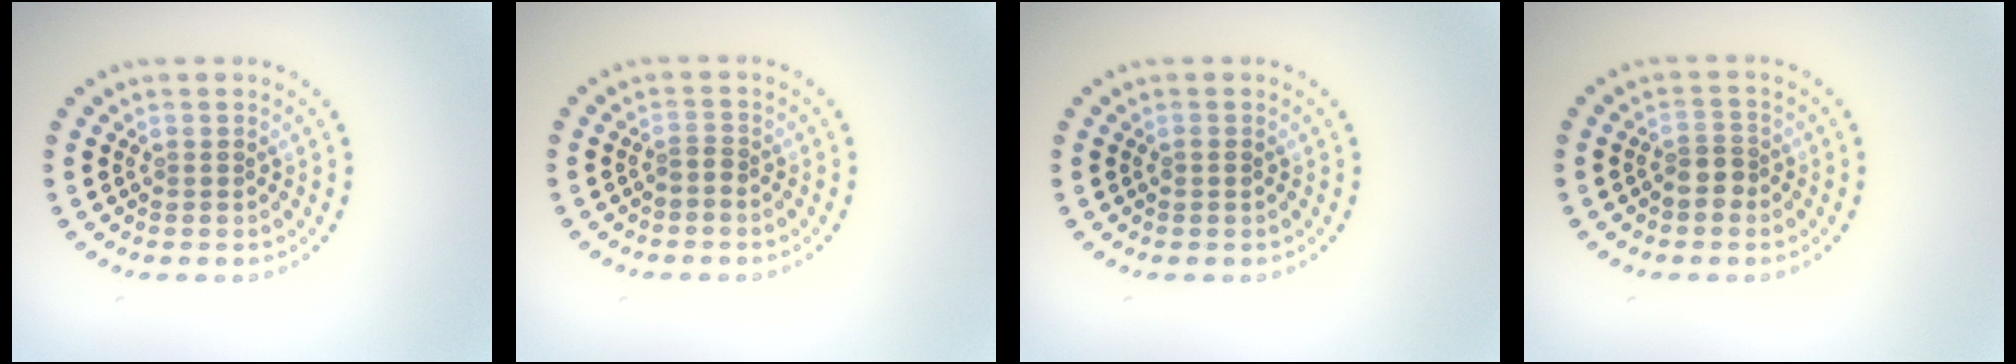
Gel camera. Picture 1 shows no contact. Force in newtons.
{"total": 0.8, "press": 0.5, "slide": 0.6}
{"total": 0.6, "press": 0.5, "slide": 0.2}
{"total": 2.0, "press": 1.7, "slide": 1.0}